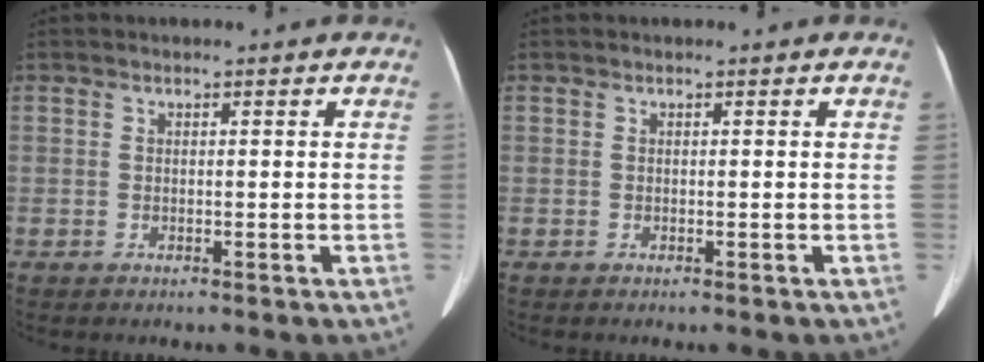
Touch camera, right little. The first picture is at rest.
{"total": 0.0}